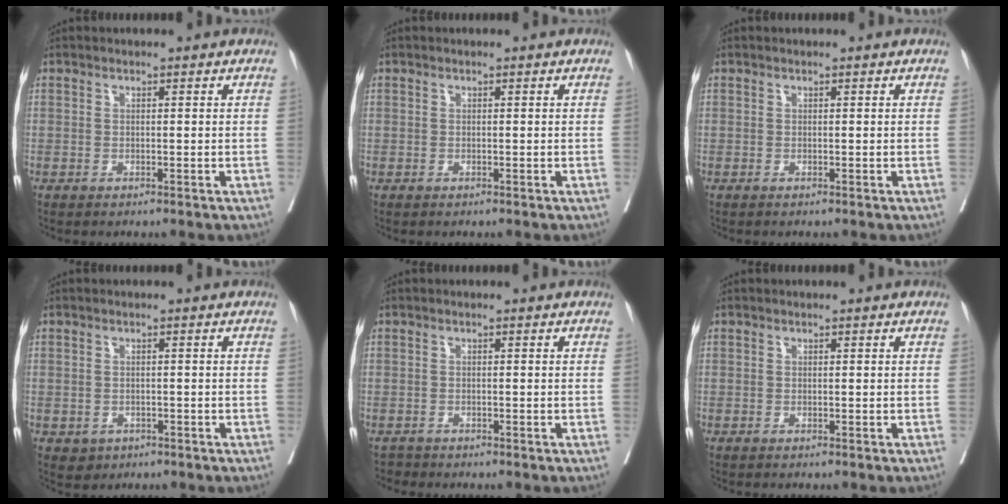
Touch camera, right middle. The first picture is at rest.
{"total": 0.0}
{"total": 0.0}
{"total": 2.2, "force": [-1.0, 1.9, 0.6], "torque": [-0.007, 0.003, -0.006]}
{"total": 0.6, "force": [-0.5, 0.1, -0.3], "torque": [-0.002, -0.003, -0.009]}
{"total": 0.0}